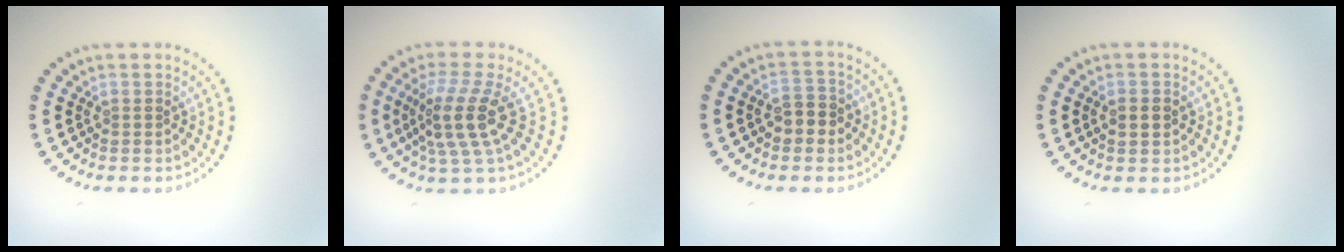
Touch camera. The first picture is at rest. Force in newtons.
{"total": 4.4, "press": 3.3, "slide": 2.9}
{"total": 2.5, "press": 2.4, "slide": 0.5}
{"total": 2.0, "press": 2.0, "slide": 0.2}